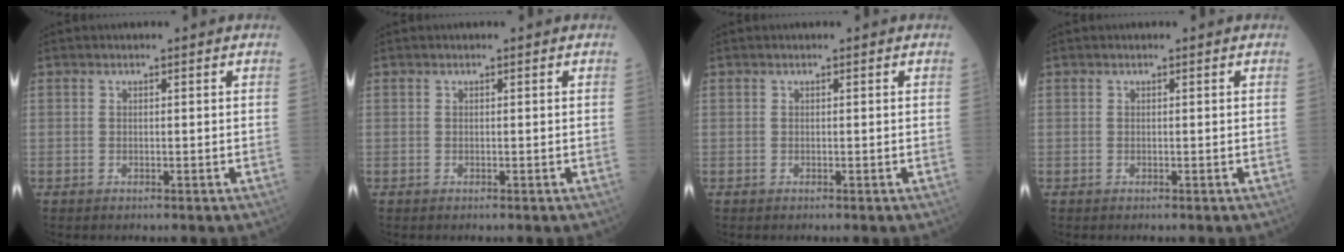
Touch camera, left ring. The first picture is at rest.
{"total": 0.0}
{"total": 0.0}
{"total": 0.0}